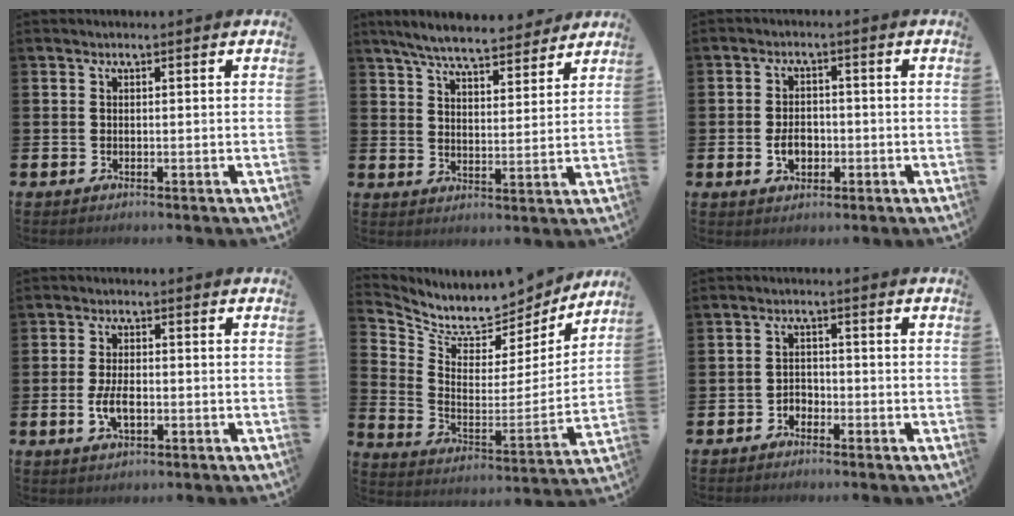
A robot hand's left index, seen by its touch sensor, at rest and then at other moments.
{"total": 7.0, "force": [6.6, 1.1, 2.1], "torque": [-0.055, -0.039, 0.114]}
{"total": 3.3, "force": [-0.9, 2.4, 2.1], "torque": [-0.025, -0.003, -0.023]}
{"total": 3.9, "force": [-0.8, 1.9, 3.3], "torque": [-0.058, -0.002, -0.017]}
{"total": 7.5, "force": [7.2, 2.1, 0.6], "torque": [-0.048, -0.068, 0.120]}
{"total": 1.9, "force": [-1.6, 1.1, 0.1], "torque": [-0.016, 0.008, -0.035]}